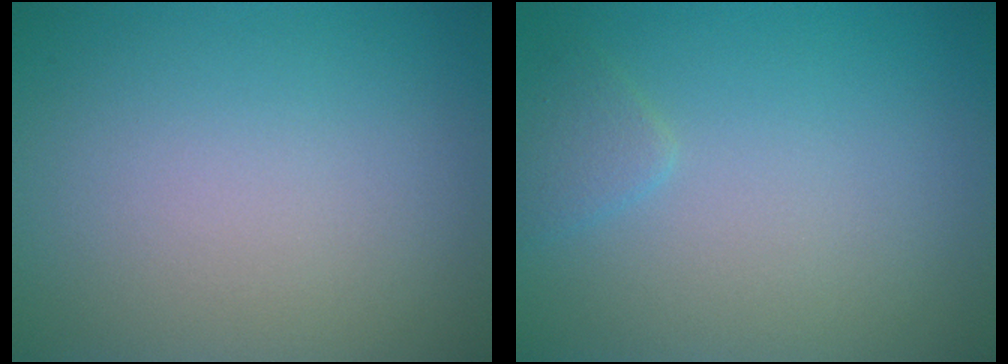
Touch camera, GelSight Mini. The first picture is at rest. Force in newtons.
{"total": 1.2, "press": 1.2, "slide": 0.1}